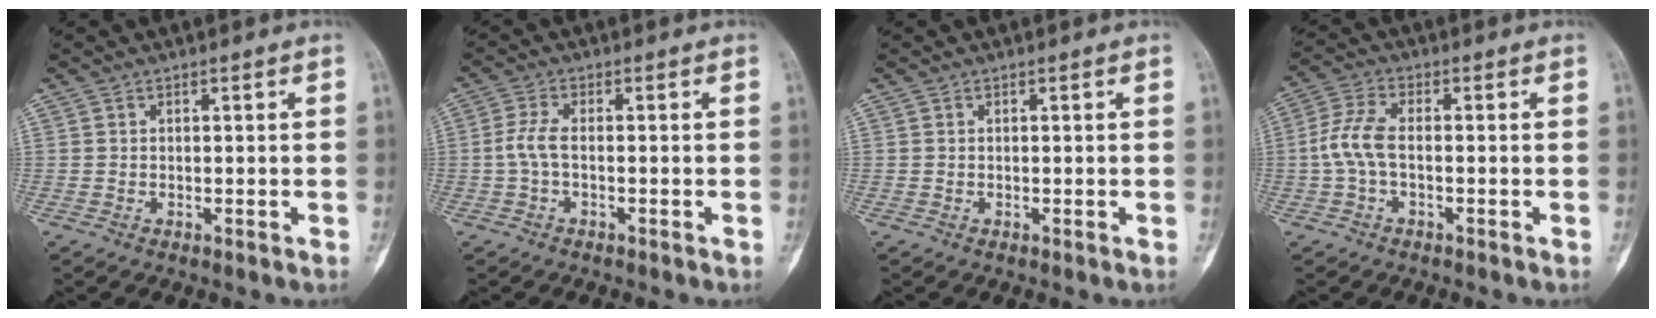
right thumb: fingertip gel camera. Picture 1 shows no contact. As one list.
[{"total": 3.4, "force": [-0.6, 1.2, 3.1], "torque": [-0.075, 0.001, -0.018]}, {"total": 0.0}, {"total": 6.1, "force": [-0.8, 2.8, 5.3], "torque": [-0.130, 0.016, -0.022]}]